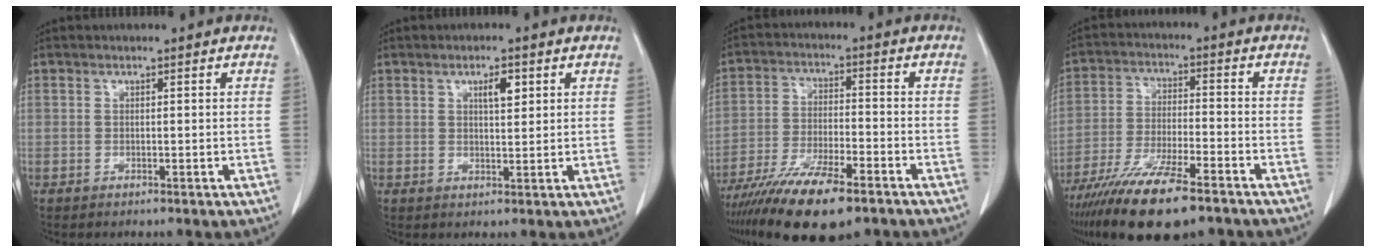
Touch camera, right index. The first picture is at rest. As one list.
[{"total": 3.1, "force": [1.4, 0.9, 2.6], "torque": [-0.043, -0.001, 0.023]}, {"total": 14.9, "force": [-10.6, 3.3, 9.9], "torque": [-0.187, -0.033, -0.184]}, {"total": 15.6, "force": [-11.3, 2.8, 10.4], "torque": [-0.199, -0.039, -0.196]}]